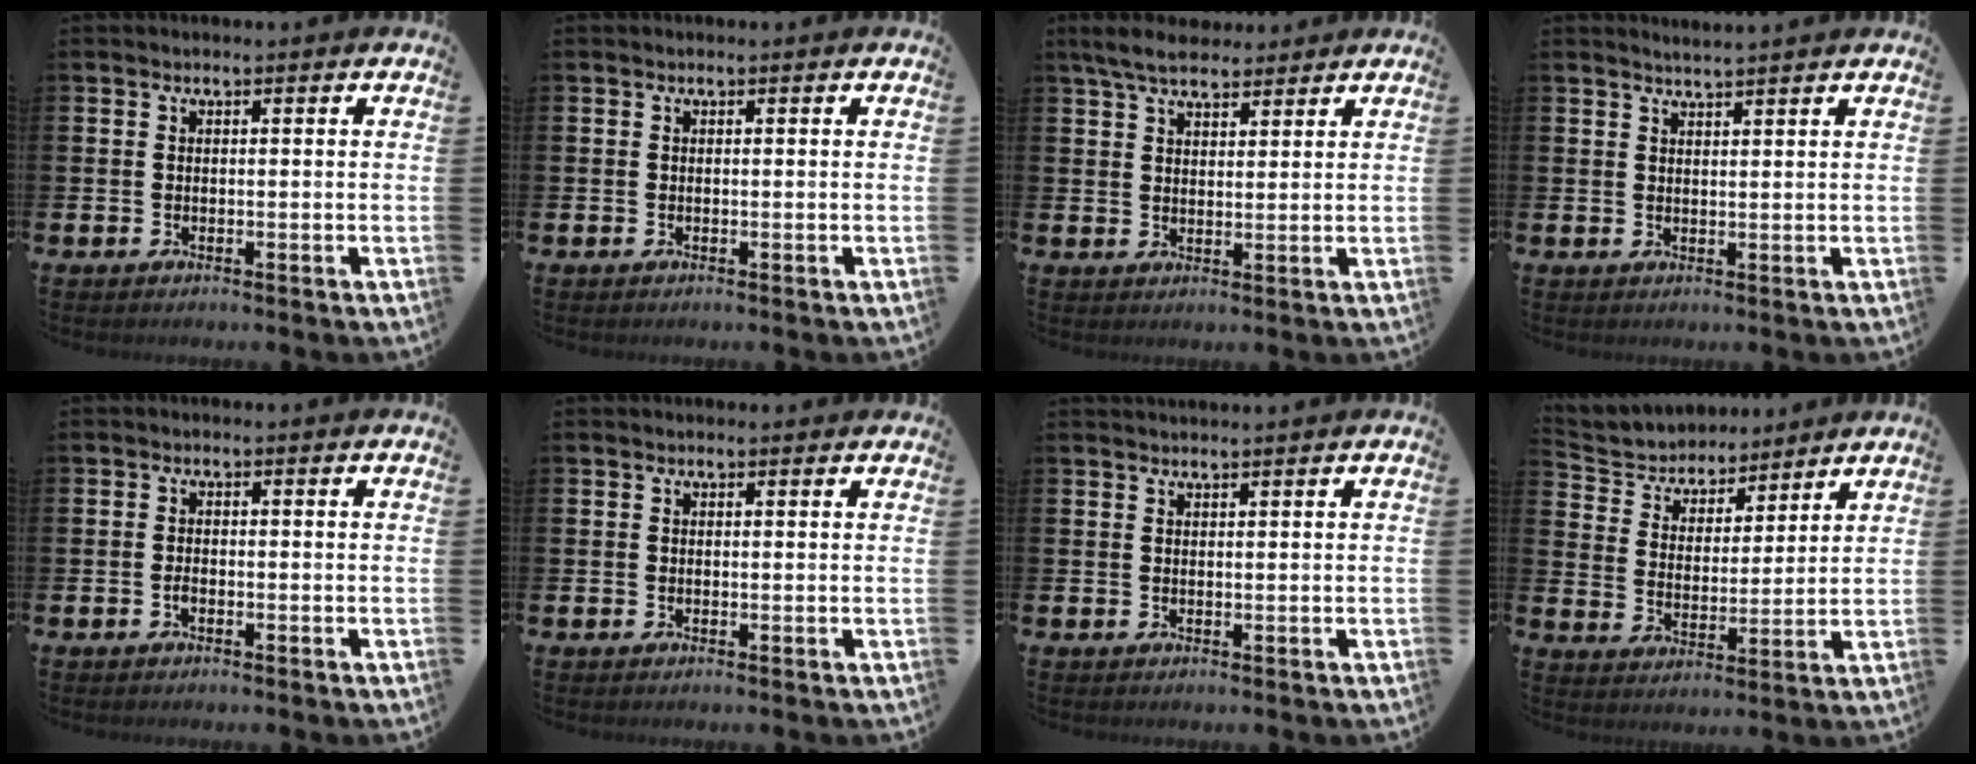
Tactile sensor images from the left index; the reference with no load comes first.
{"total": 0.0}
{"total": 5.9, "force": [5.3, 1.7, 2.0], "torque": [-0.051, -0.011, 0.099]}
{"total": 2.3, "force": [2.2, -0.3, 0.1], "torque": [-0.003, -0.009, 0.041]}
{"total": 1.0, "force": [-0.5, 0.4, 0.7], "torque": [-0.013, -0.002, -0.011]}
{"total": 0.6, "force": [0.6, 0.2, 0.1], "torque": [0.008, -0.002, 0.009]}
{"total": 1.0, "force": [1.0, -0.2, 0.0], "torque": [0.003, -0.003, 0.019]}
{"total": 5.0, "force": [4.6, 2.0, 0.0], "torque": [-0.034, -0.038, 0.077]}